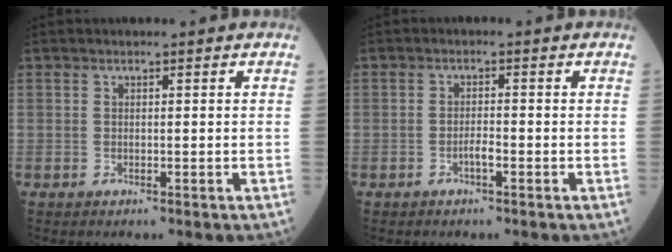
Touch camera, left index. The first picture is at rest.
{"total": 1.6, "force": [-0.9, 0.2, 1.3], "torque": [-0.023, 0.001, -0.018]}